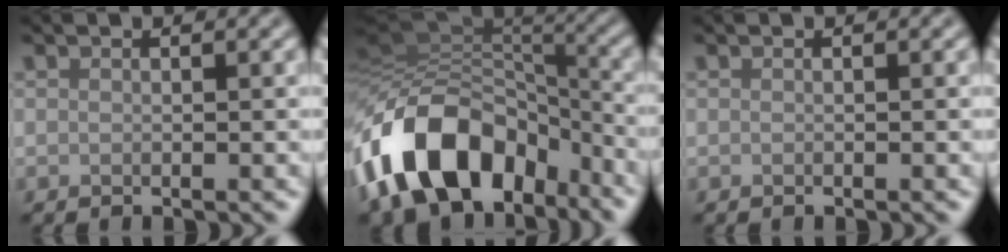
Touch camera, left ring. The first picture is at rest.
{"total": 14.3, "force": [-6.7, 9.3, 8.5], "torque": [-0.172, 0.008, -0.123]}
{"total": 0.0}